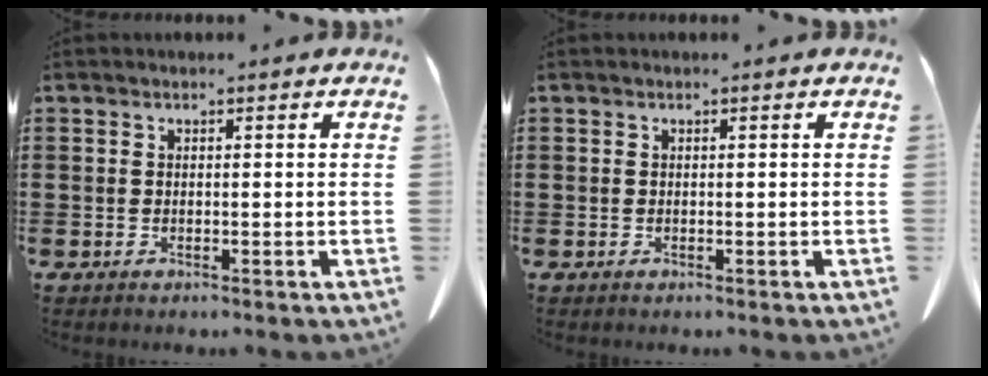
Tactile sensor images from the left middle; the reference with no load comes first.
{"total": 0.0}